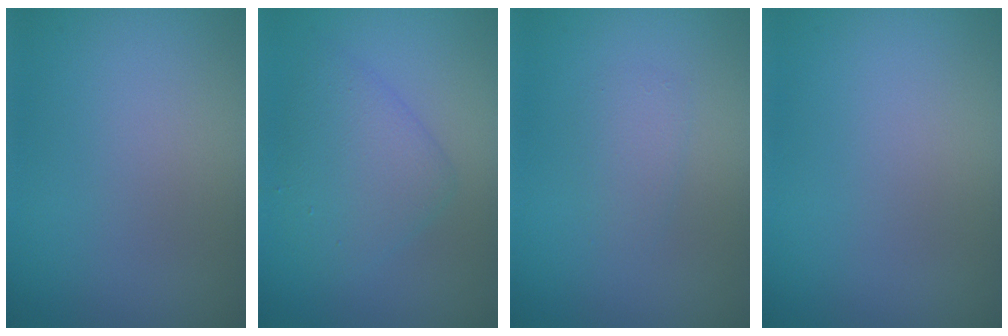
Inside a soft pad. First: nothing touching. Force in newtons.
{"total": 3.8, "press": 3.7, "slide": 0.3}
{"total": 1.3, "press": 1.3, "slide": 0.0}
{"total": 0.0}